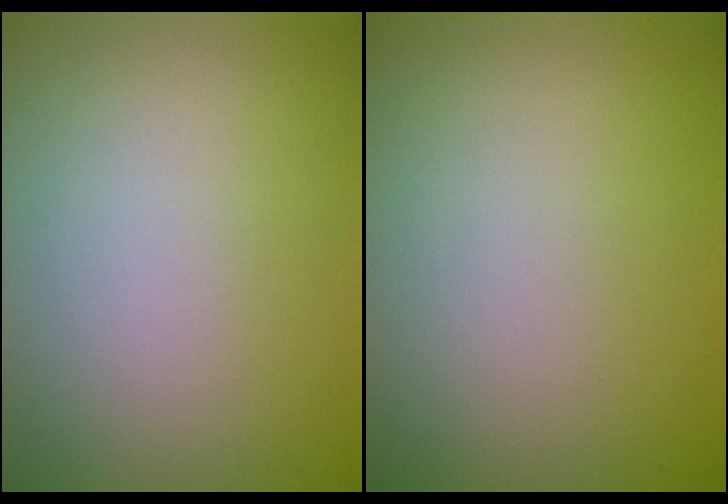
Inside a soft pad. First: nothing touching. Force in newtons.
{"total": 0.0}